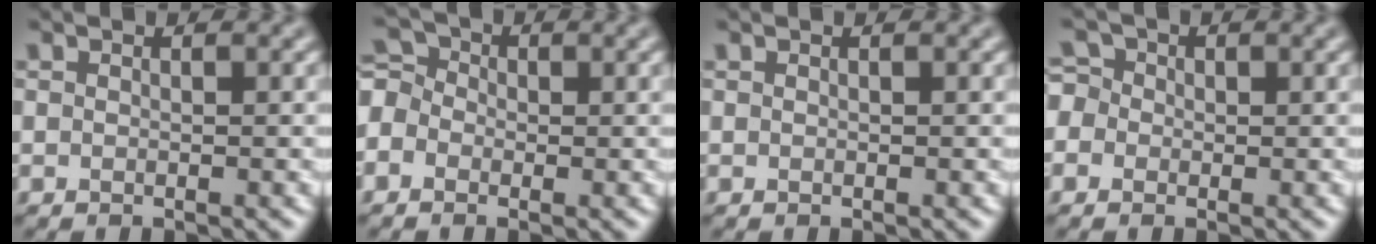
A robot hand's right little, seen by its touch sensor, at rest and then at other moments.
{"total": 3.5, "force": [-1.0, 3.0, 1.6], "torque": [-0.035, 0.016, -0.028]}
{"total": 0.0}
{"total": 2.6, "force": [-0.1, 2.4, 0.9], "torque": [-0.011, 0.022, -0.027]}